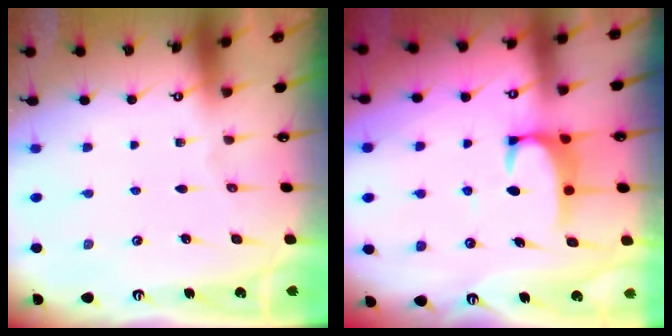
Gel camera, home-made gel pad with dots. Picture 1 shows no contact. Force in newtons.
{"total": 2.9, "press": 2.8, "slide": 0.7}